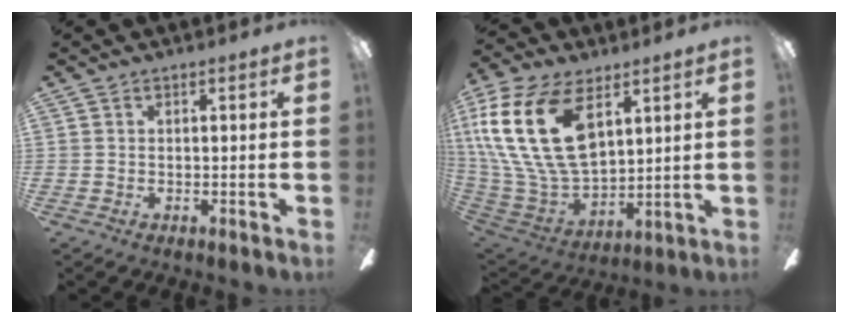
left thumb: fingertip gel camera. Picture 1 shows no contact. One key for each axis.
{"total": 25.6, "fx": 9.5, "fy": 14.4, "fz": 19.0, "tx": -0.415, "ty": -0.038, "tz": 0.168}